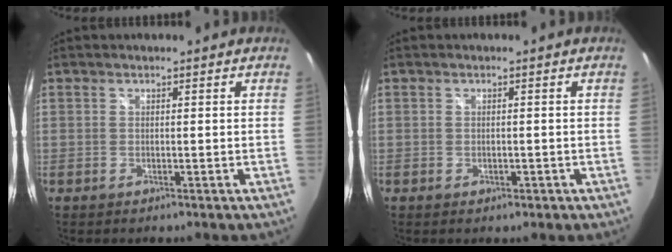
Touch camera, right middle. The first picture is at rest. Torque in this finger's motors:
{"motor_torque": [-0.07, 0.01, -0.07, -0.01]}